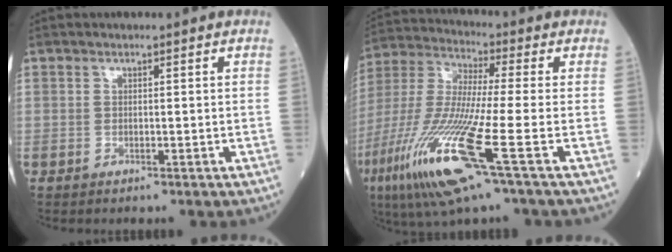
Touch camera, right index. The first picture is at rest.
{"total": 18.5, "force": [-7.8, 0.5, 16.8], "torque": [-0.391, -0.046, -0.156]}